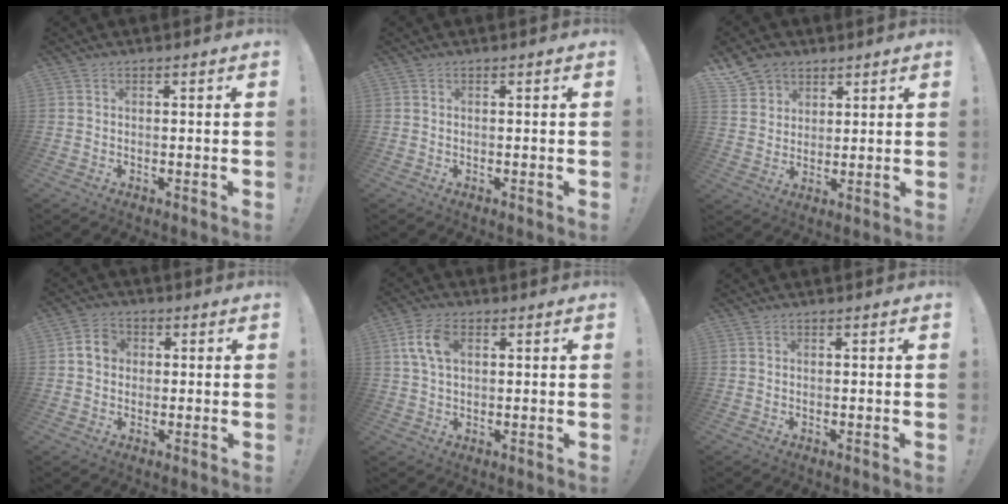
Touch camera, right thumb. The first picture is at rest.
{"total": 0.0}
{"total": 8.4, "force": [5.7, 5.8, 1.8], "torque": [-0.032, -0.034, 0.115]}
{"total": 5.8, "force": [0.5, 5.0, 3.0], "torque": [-0.044, 0.015, 0.012]}
{"total": 8.4, "force": [2.3, 5.0, 6.3], "torque": [-0.125, 0.005, 0.044]}
{"total": 0.0}